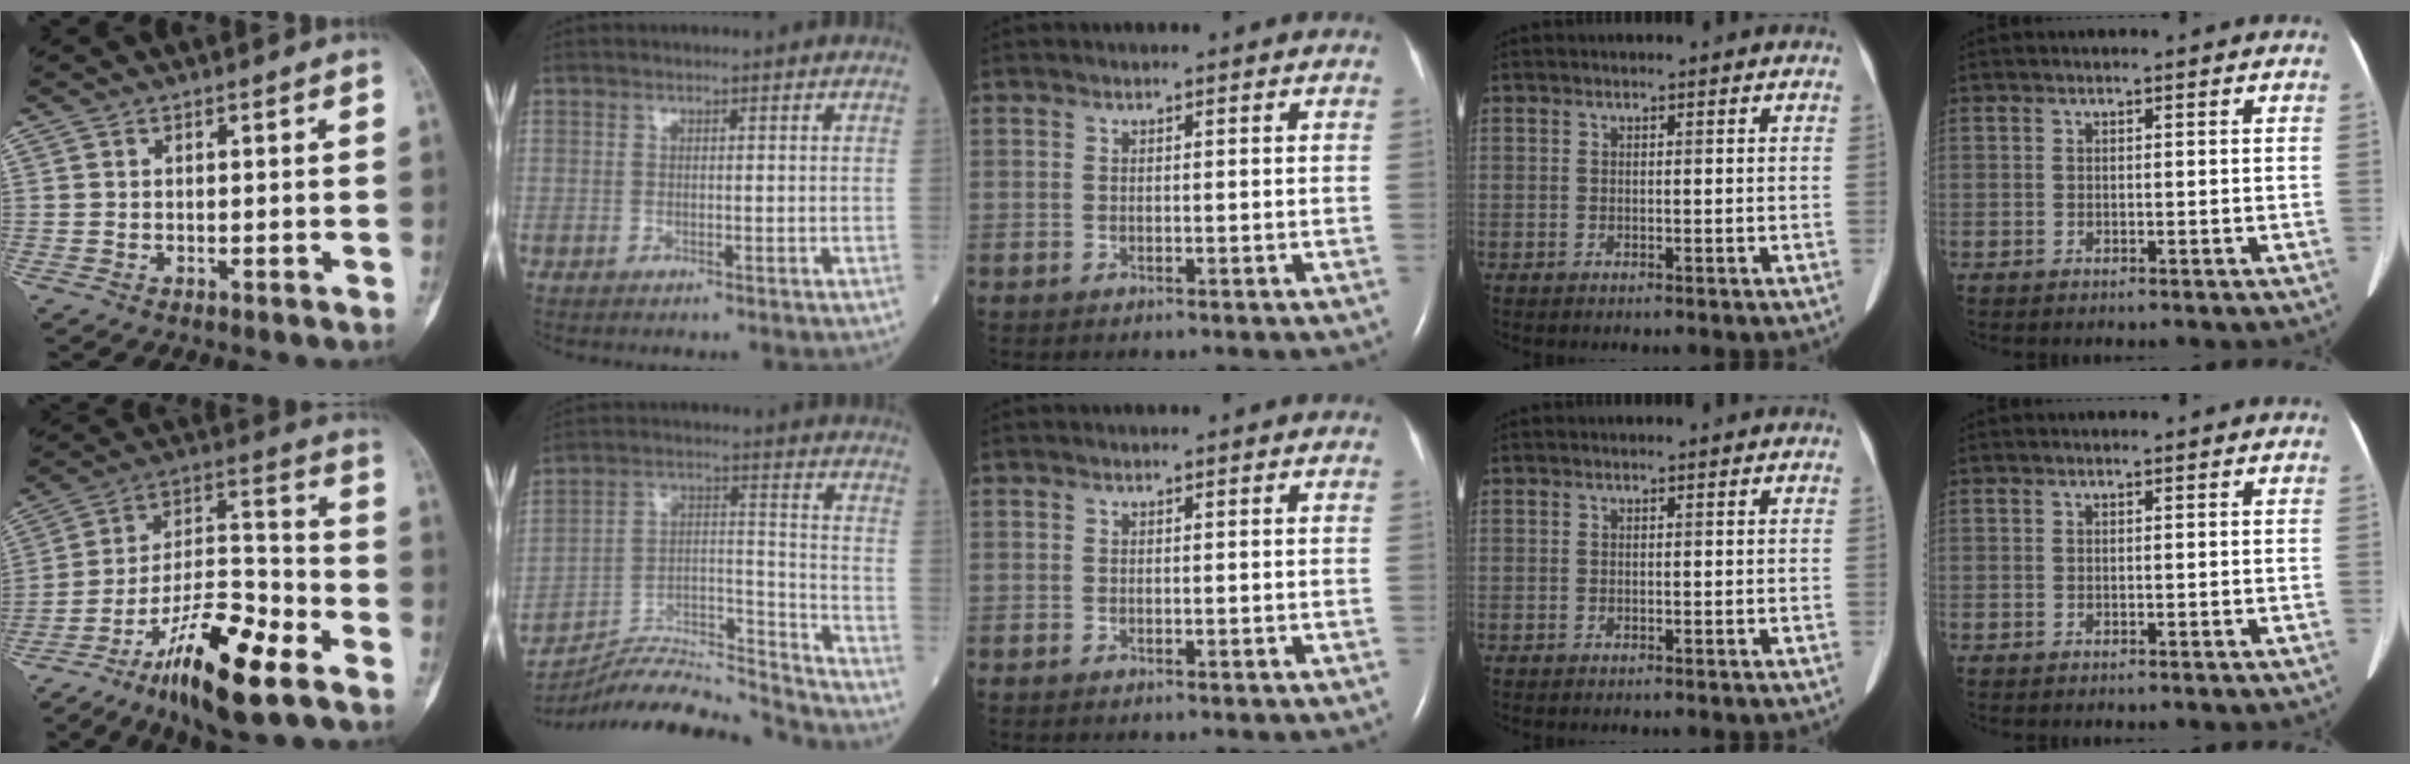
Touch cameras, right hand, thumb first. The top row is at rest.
{"thumb": {"total": 19.6, "force": [-11.5, 5.3, 14.9], "torque": [-0.260, 0.072, -0.200]}, "index": {"total": 15.8, "force": [-15.6, -1.1, 1.8], "torque": [-0.034, 0.037, -0.265]}}